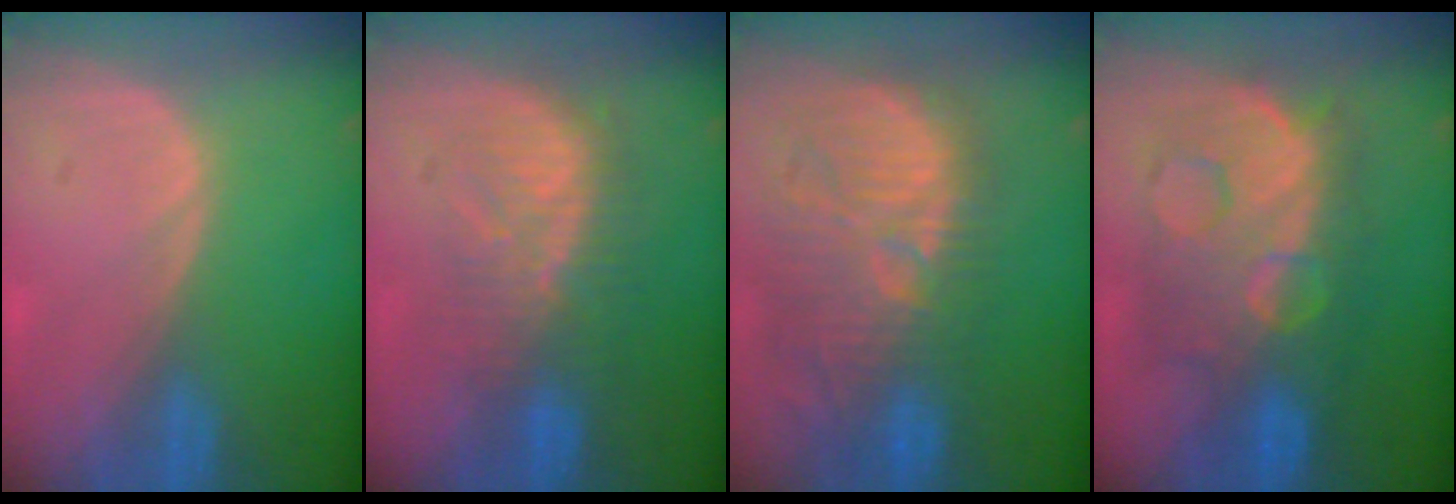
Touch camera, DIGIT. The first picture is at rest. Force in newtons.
{"total": 8.0, "press": 7.8, "slide": 1.6}
{"total": 12.6, "press": 12.0, "slide": 4.1}
{"total": 11.9, "press": 11.8, "slide": 1.3}